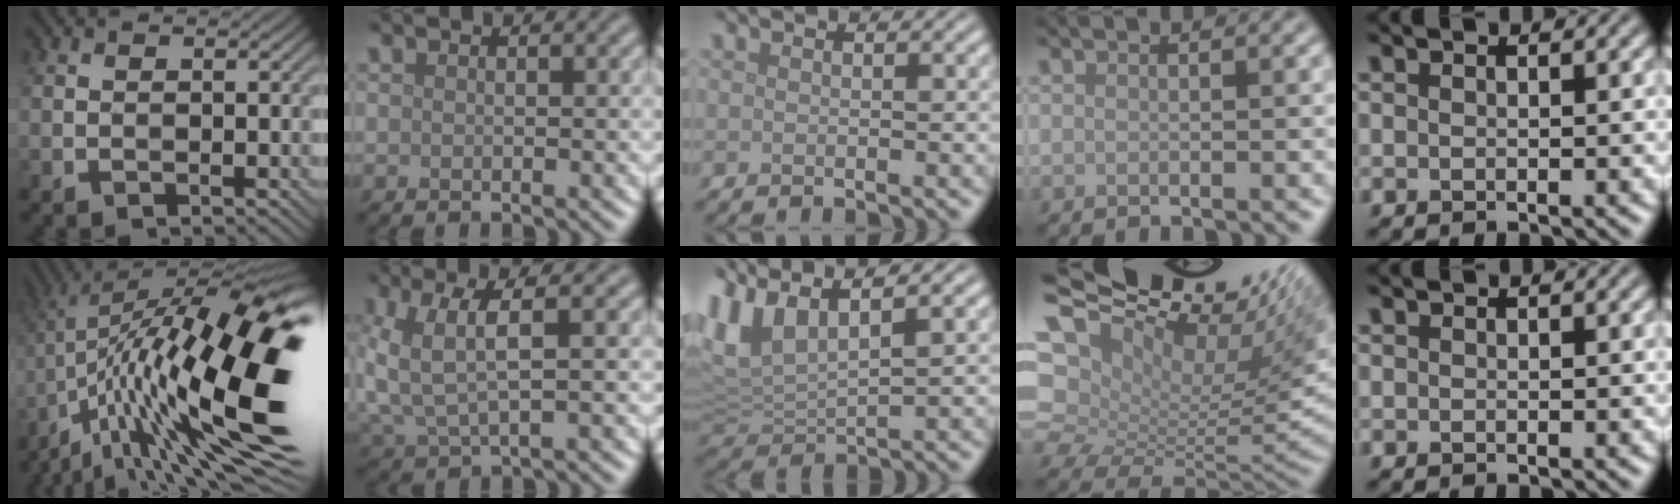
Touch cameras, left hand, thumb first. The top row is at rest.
{"thumb": {"total": 21.3, "force": [-4.0, 7.3, 19.7], "torque": [-0.328, -0.001, -0.077]}, "index": {"total": 5.3, "force": [0.8, 2.0, 4.9], "torque": [-0.126, 0.003, 0.020]}, "middle": {"total": 6.2, "force": [3.9, 2.2, 4.3], "torque": [-0.113, 0.017, 0.075]}, "ring": {"total": 15.8, "force": [6.8, 8.3, 11.6], "torque": [-0.222, 0.054, 0.160]}}